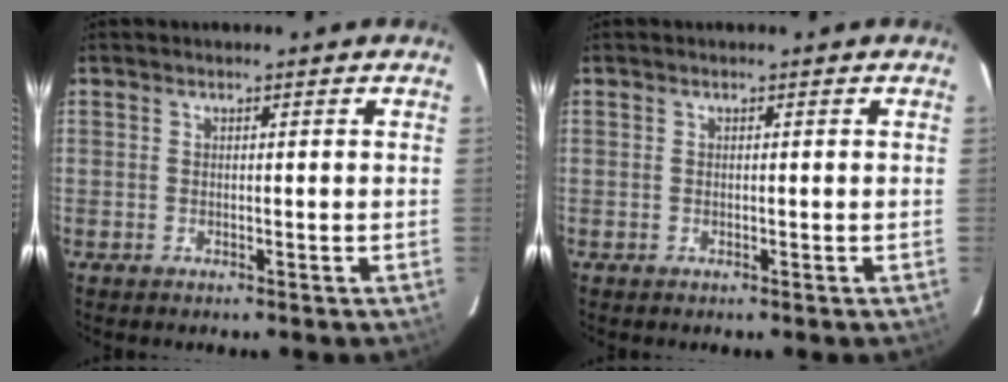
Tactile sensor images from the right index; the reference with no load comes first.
{"total": 0.0}